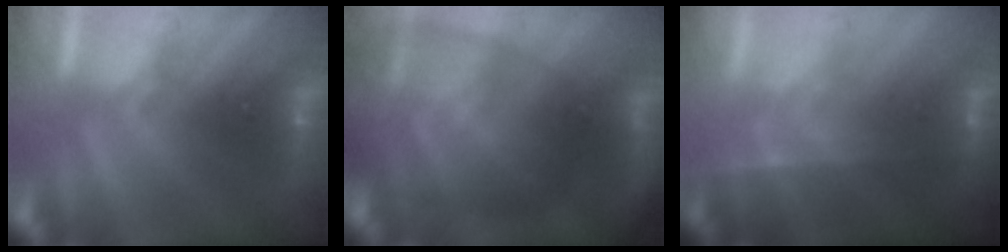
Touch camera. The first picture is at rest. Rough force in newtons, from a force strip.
{"total": 11.3}
{"total": 1.8}